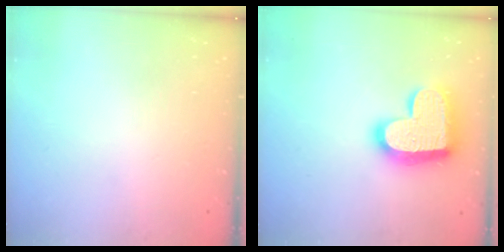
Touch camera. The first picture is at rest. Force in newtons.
{"total": 19.2, "press": 19.2, "slide": 1.3}